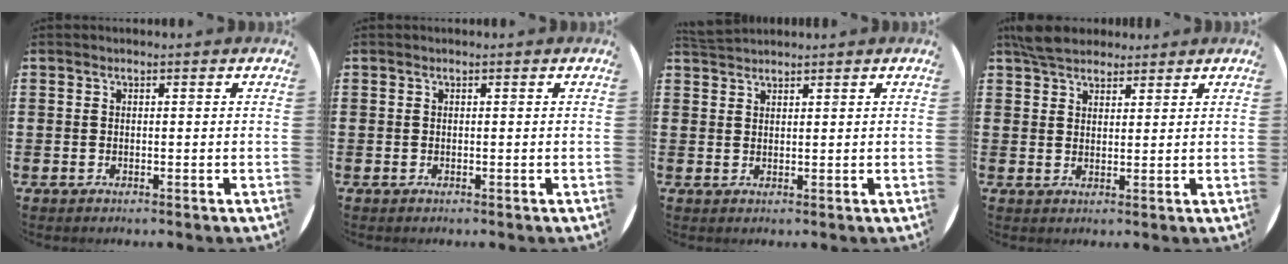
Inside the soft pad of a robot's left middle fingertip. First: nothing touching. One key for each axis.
{"total": 0.0}
{"total": 1.7, "fx": 1.7, "fy": 0.1, "fz": 0.0, "tx": -0.003, "ty": 0.004, "tz": 0.032}
{"total": 4.5, "fx": 4.0, "fy": 1.6, "fz": 1.3, "tx": -0.027, "ty": -0.003, "tz": 0.074}